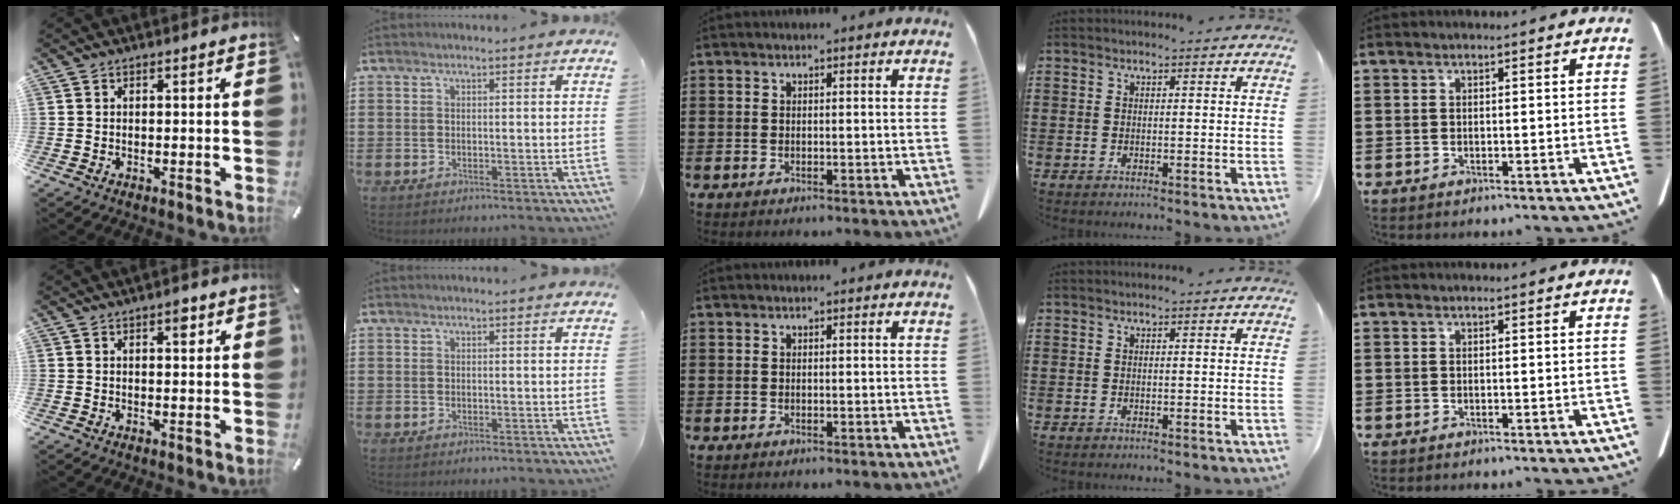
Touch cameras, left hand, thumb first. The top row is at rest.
{"thumb": {"total": 2.4, "force": [1.1, 1.2, 1.8], "torque": [-0.015, -0.004, 0.012]}}